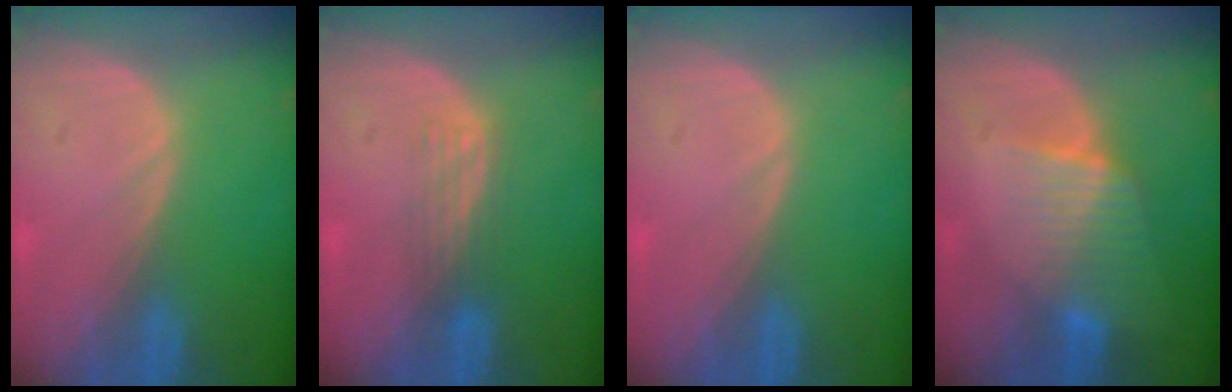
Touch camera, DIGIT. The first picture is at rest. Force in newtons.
{"total": 2.9, "press": 2.7, "slide": 1.2}
{"total": 0.0}
{"total": 6.5, "press": 5.7, "slide": 3.2}